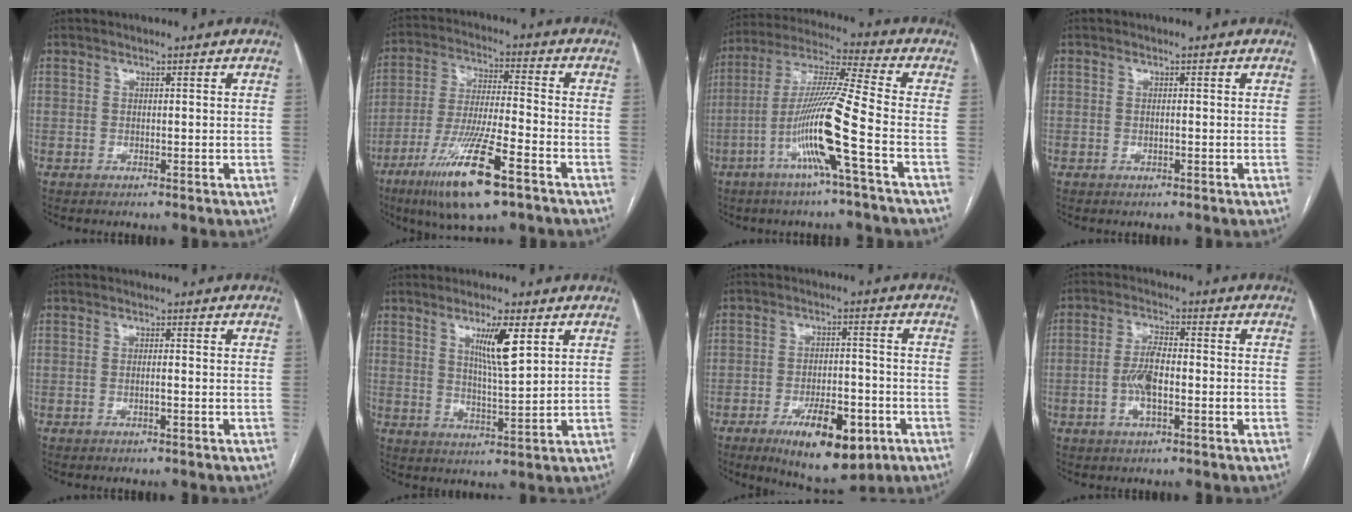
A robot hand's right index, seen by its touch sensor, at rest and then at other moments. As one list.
[{"total": 15.1, "force": [-8.4, 1.7, 12.4], "torque": [-0.250, -0.031, -0.150]}, {"total": 13.7, "force": [-5.0, -1.5, 12.7], "torque": [-0.251, -0.002, -0.101]}, {"total": 0.5, "force": [-0.1, 0.1, 0.5], "torque": [-0.010, 0.000, 0.000]}, {"total": 1.0, "force": [-0.3, 0.0, 0.9], "torque": [-0.017, 0.001, -0.005]}, {"total": 7.2, "force": [3.1, 0.4, 6.5], "torque": [-0.116, -0.007, 0.055]}, {"total": 12.5, "force": [-6.3, 4.6, 9.8], "torque": [-0.153, -0.004, -0.089]}, {"total": 6.2, "force": [-1.5, 2.0, 5.7], "torque": [-0.121, 0.007, -0.029]}]